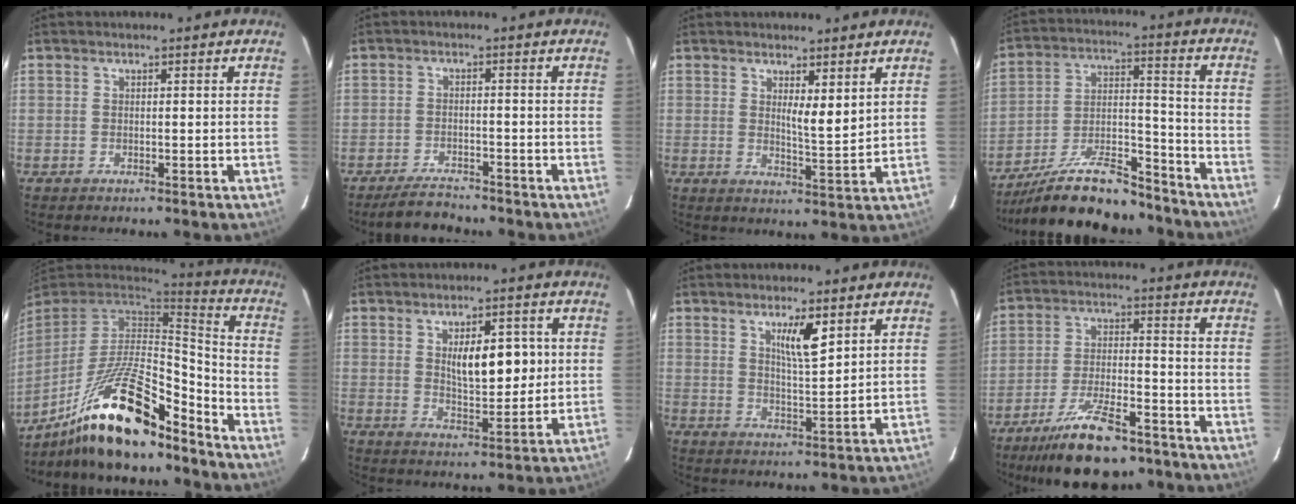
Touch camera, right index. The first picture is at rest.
{"total": 4.1, "force": [-3.9, 1.0, 0.9], "torque": [-0.020, -0.009, -0.067]}
{"total": 3.9, "force": [2.0, 0.6, 3.3], "torque": [-0.055, -0.014, 0.037]}
{"total": 16.7, "force": [-14.6, 3.4, 7.5], "torque": [-0.144, 0.012, -0.254]}
{"total": 19.9, "force": [-14.5, 4.4, 12.8], "torque": [-0.240, 0.011, -0.254]}
{"total": 8.4, "force": [1.7, 3.2, 7.5], "torque": [-0.115, 0.002, 0.035]}
{"total": 5.6, "force": [2.9, 0.6, 4.7], "torque": [-0.081, -0.006, 0.052]}
{"total": 12.9, "force": [-9.5, 3.2, 8.2], "torque": [-0.146, -0.014, -0.163]}